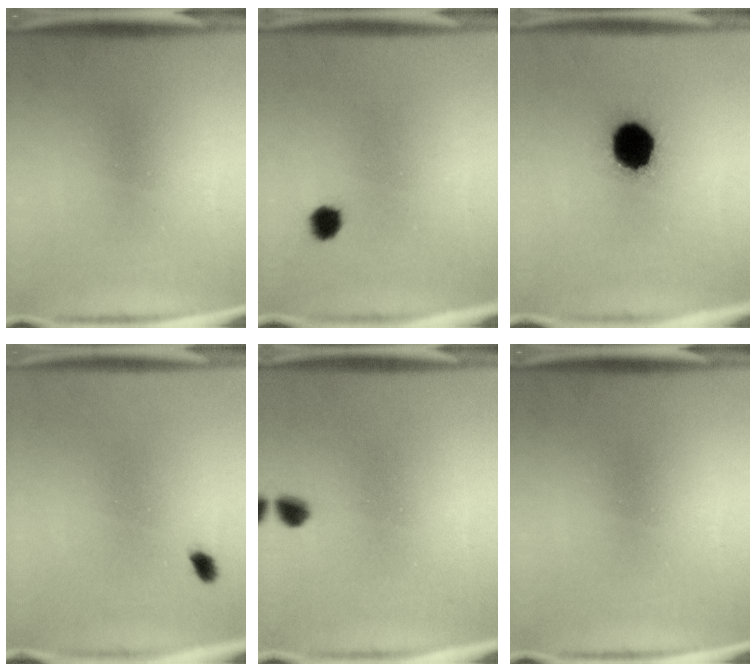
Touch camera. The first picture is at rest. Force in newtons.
{"total": 2.7}
{"total": 13.8}
{"total": 1.4}
{"total": 2.4}
{"total": 0.0}